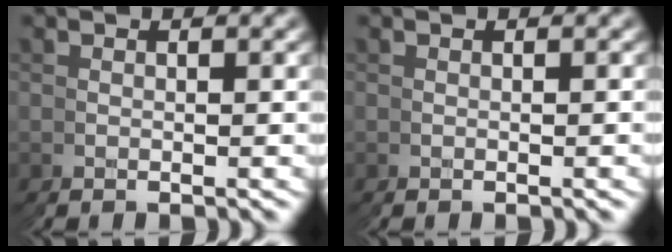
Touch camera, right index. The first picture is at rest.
{"total": 0.0}